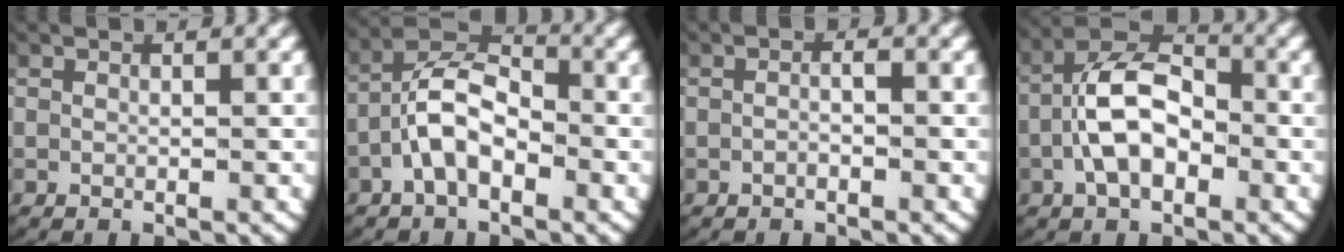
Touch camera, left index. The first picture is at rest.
{"total": 6.0, "force": [-0.9, 4.2, 4.2], "torque": [-0.066, -0.001, -0.029]}
{"total": 0.9, "force": [-0.5, 0.2, 0.8], "torque": [-0.017, 0.002, -0.010]}
{"total": 6.9, "force": [-0.9, 4.4, 5.2], "torque": [-0.094, -0.007, -0.018]}